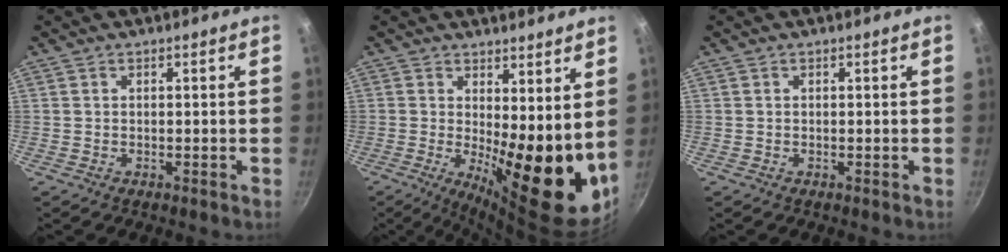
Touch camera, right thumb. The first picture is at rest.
{"total": 15.3, "force": [1.6, 5.3, 14.3], "torque": [-0.170, -0.032, 0.033]}
{"total": 0.0}